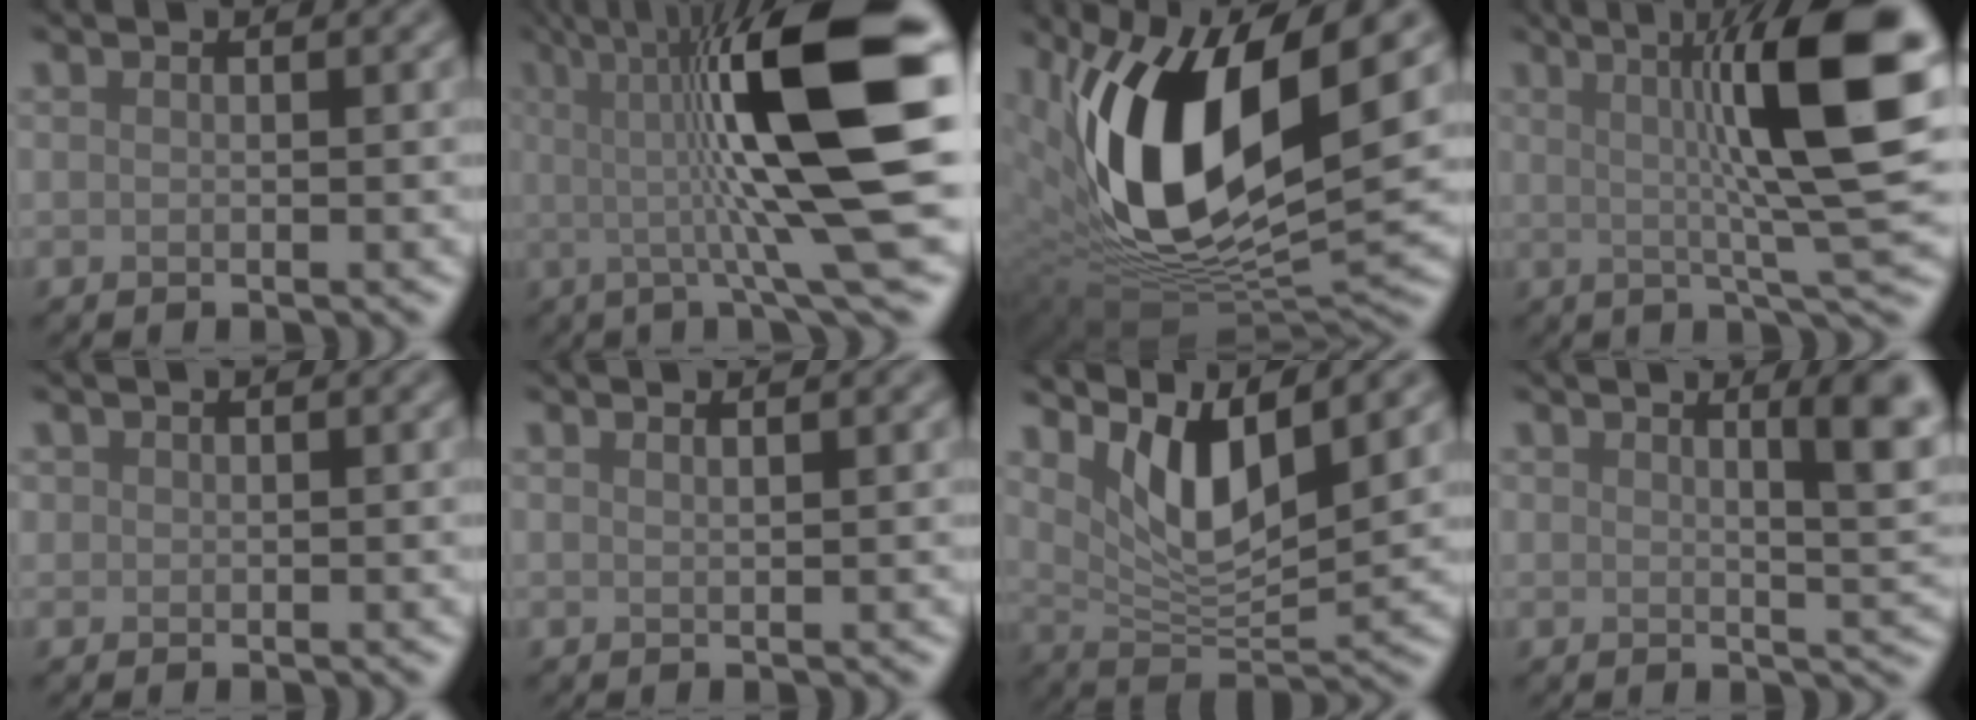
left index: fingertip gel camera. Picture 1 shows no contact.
{"total": 14.3, "force": [1.9, 2.6, 13.9], "torque": [-0.191, 0.014, 0.024]}
{"total": 14.1, "force": [3.5, 6.6, 12.0], "torque": [-0.224, -0.011, 0.060]}
{"total": 11.6, "force": [2.4, 1.8, 11.2], "torque": [-0.147, 0.013, 0.032]}
{"total": 0.6, "force": [0.3, 0.6, 0.0], "torque": [0.006, 0.000, 0.005]}
{"total": 1.1, "force": [0.8, 0.3, 0.6], "torque": [-0.002, 0.001, 0.004]}
{"total": 6.0, "force": [3.5, 1.8, 4.5], "torque": [-0.088, -0.015, 0.065]}
{"total": 4.5, "force": [2.1, 1.2, 3.8], "torque": [-0.042, -0.004, 0.031]}